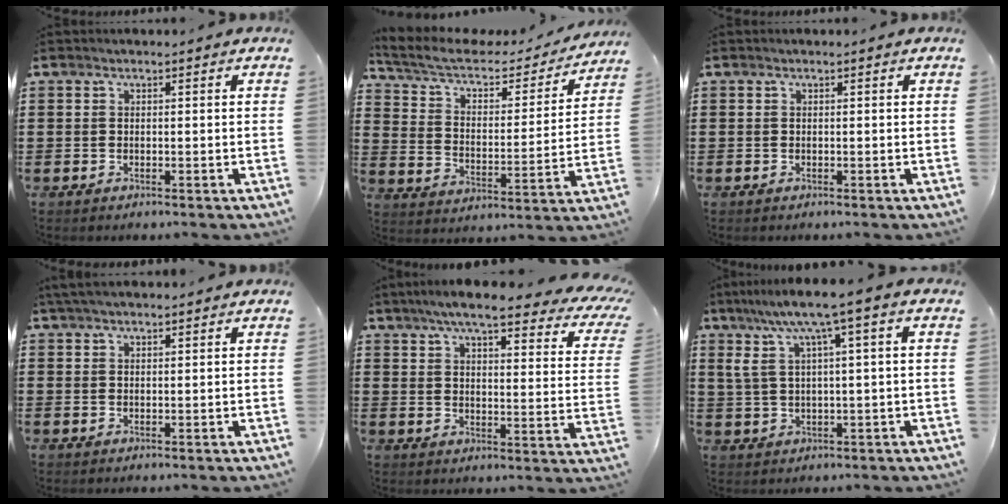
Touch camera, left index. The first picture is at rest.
{"total": 6.1, "force": [4.8, 2.1, 3.1], "torque": [-0.082, -0.029, 0.078]}
{"total": 0.0}
{"total": 2.0, "force": [1.6, 0.3, 1.1], "torque": [-0.023, 0.004, 0.030]}
{"total": 7.4, "force": [5.9, 0.4, 4.6], "torque": [-0.094, -0.034, 0.095]}
{"total": 7.3, "force": [2.7, 0.7, 6.7], "torque": [-0.154, -0.010, 0.037]}